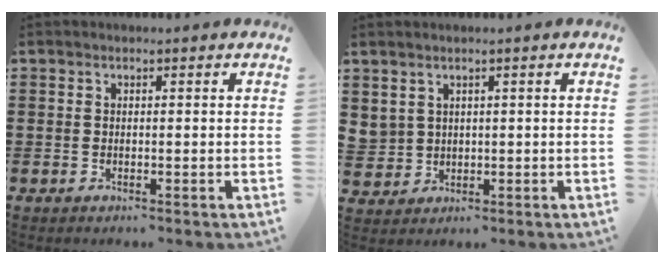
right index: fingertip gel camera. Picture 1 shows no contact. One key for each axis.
{"total": 2.3, "fx": 1.3, "fy": 1.9, "fz": 0.2, "tx": -0.015, "ty": 0.008, "tz": 0.025}